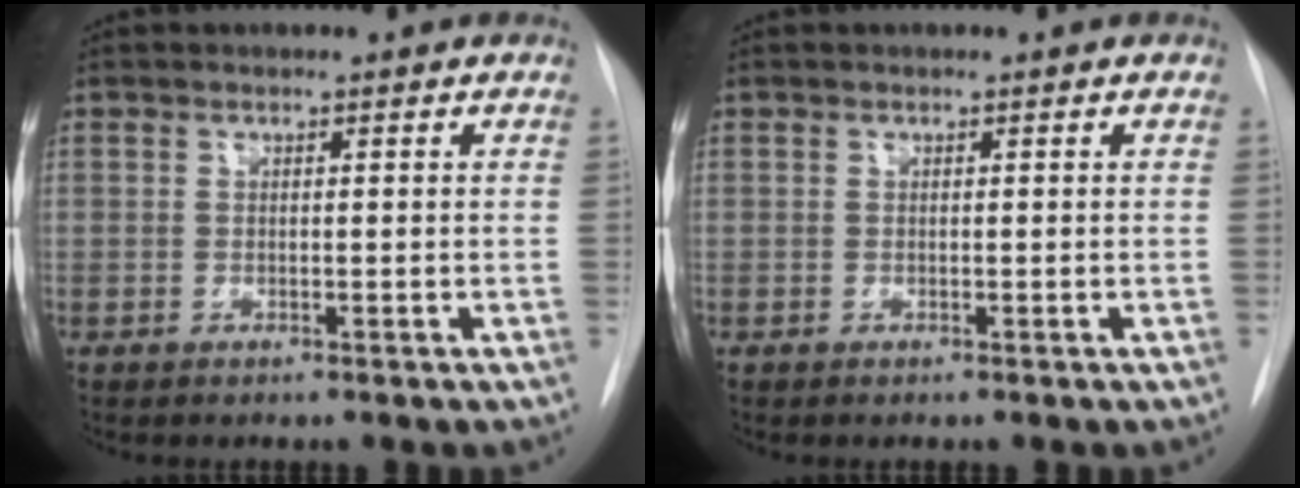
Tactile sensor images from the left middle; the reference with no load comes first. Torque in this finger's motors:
{"motor_torque": [0.02, -0.04, -0.01, -0.01]}